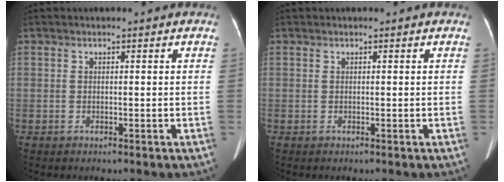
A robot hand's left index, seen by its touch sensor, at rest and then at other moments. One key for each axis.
{"total": 0.0}